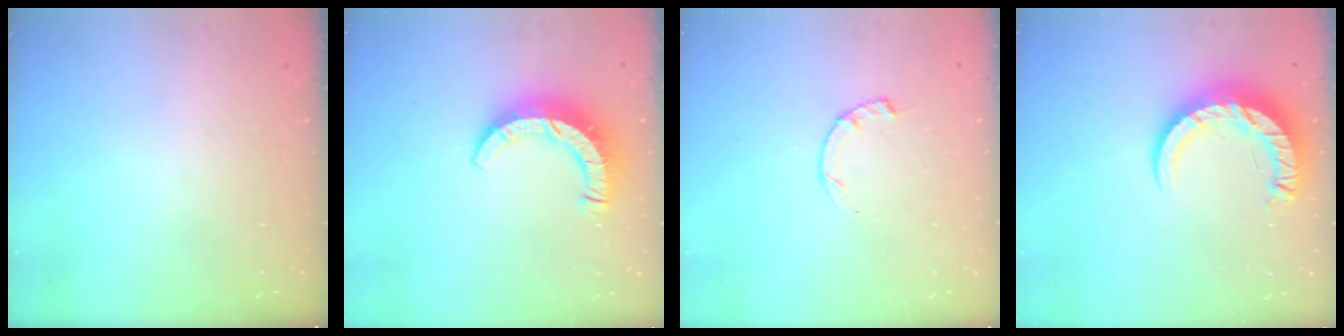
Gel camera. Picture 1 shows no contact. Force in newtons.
{"total": 9.4, "press": 9.3, "slide": 0.9}
{"total": 2.3, "press": 2.3, "slide": 0.4}
{"total": 10.7, "press": 10.6, "slide": 1.1}